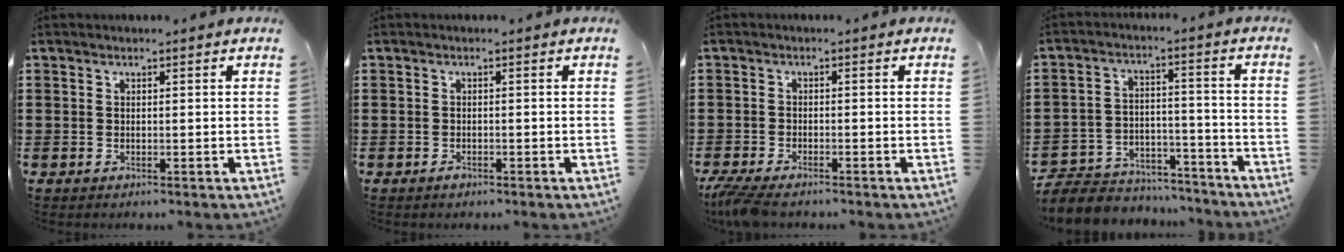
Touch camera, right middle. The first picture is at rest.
{"total": 0.0}
{"total": 3.0, "force": [-2.7, 0.4, 1.3], "torque": [-0.044, -0.007, -0.060]}
{"total": 6.4, "force": [-6.1, 1.8, 0.5], "torque": [-0.020, 0.015, -0.125]}